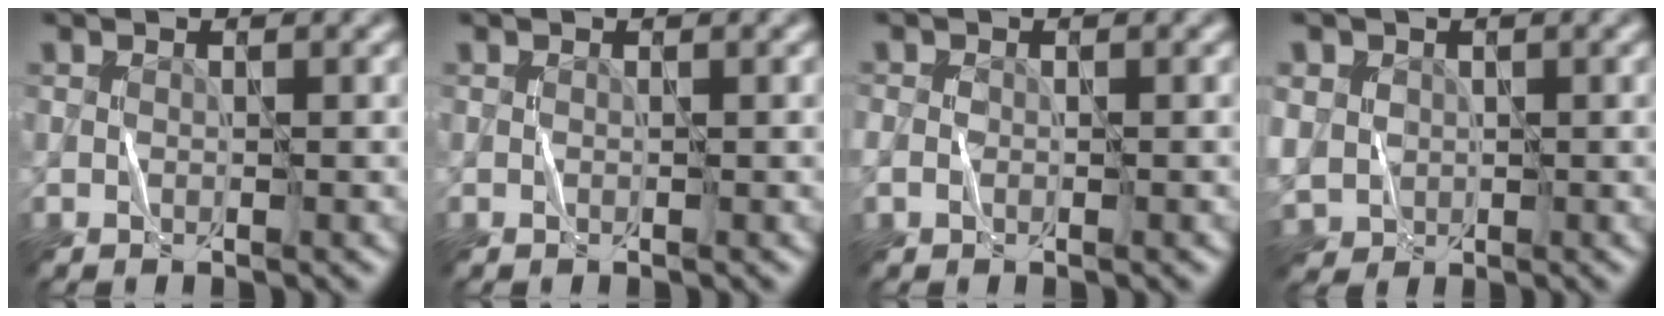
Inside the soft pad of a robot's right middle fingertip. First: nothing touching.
{"total": 0.0}
{"total": 1.1, "force": [-0.3, 0.8, 0.7], "torque": [-0.014, 0.000, -0.006]}
{"total": 4.0, "force": [0.4, 3.7, 1.6], "torque": [-0.055, 0.010, 0.005]}